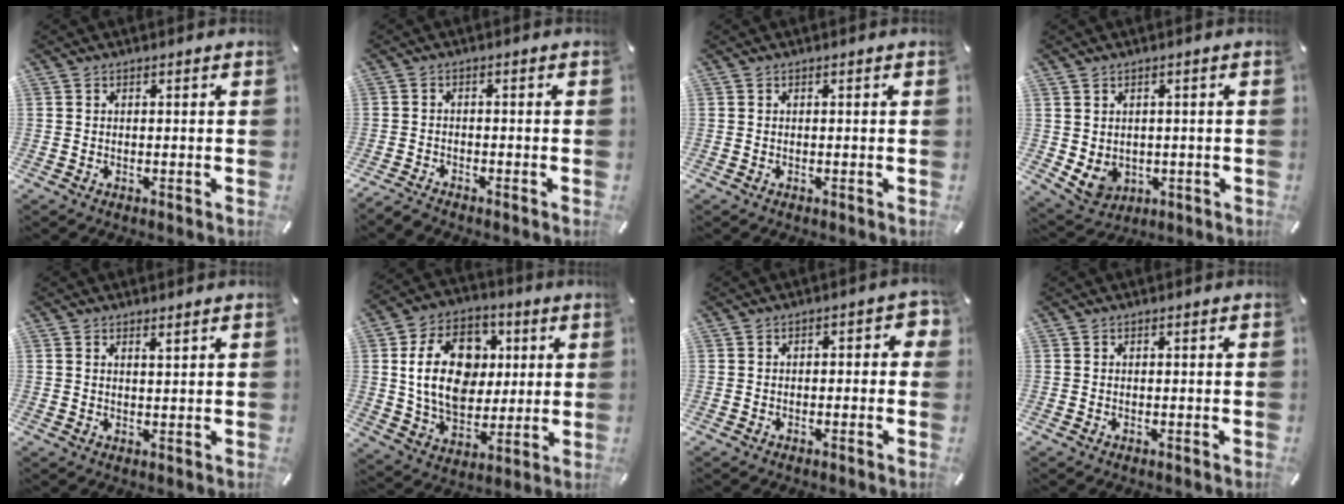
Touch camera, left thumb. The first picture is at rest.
{"total": 2.3, "force": [-2.2, 0.5, 0.7], "torque": [-0.018, 0.009, -0.045]}
{"total": 0.0}
{"total": 4.7, "force": [0.8, 4.5, 1.3], "torque": [-0.029, -0.013, 0.014]}
{"total": 1.4, "force": [1.2, 0.3, 0.7], "torque": [-0.013, -0.002, 0.023]}
{"total": 18.1, "force": [3.1, 13.8, 11.3], "torque": [-0.216, 0.012, 0.058]}
{"total": 2.9, "force": [-1.2, 1.6, 2.2], "torque": [-0.031, 0.011, -0.025]}
{"total": 0.0}